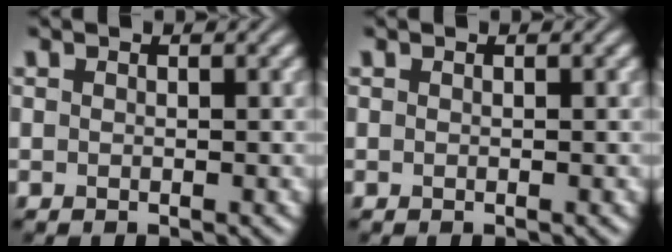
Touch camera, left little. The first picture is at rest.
{"total": 0.0}